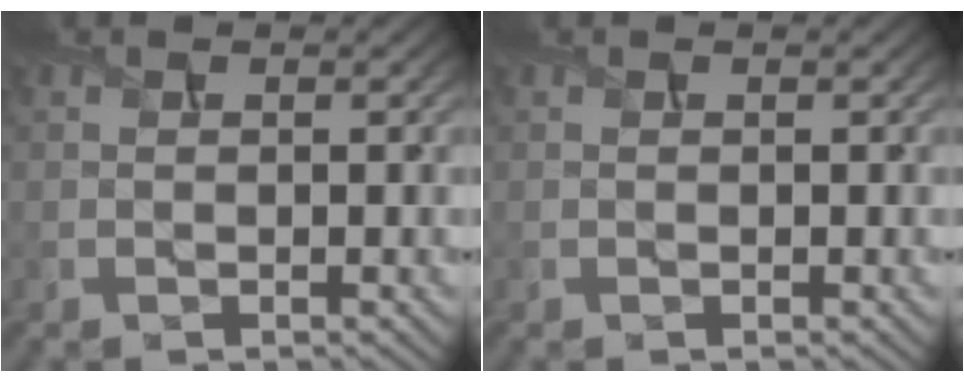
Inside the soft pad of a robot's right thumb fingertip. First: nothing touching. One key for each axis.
{"total": 0.0}